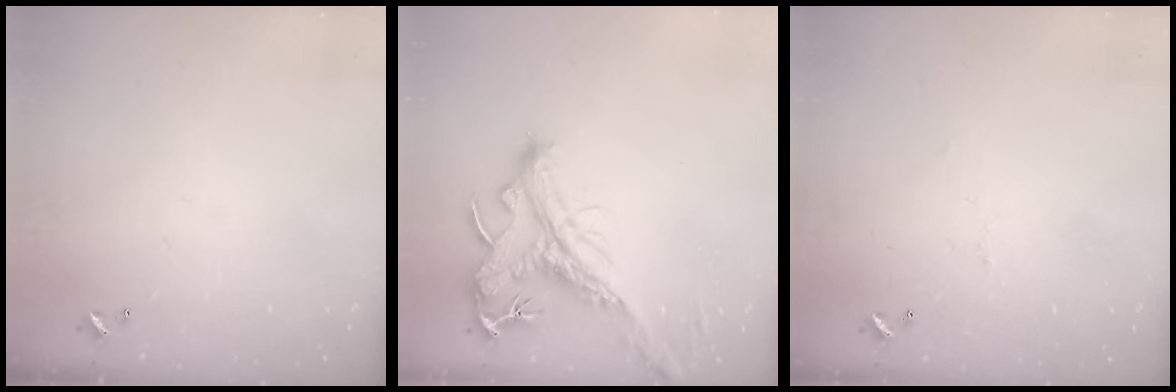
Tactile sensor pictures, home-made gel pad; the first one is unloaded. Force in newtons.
{"total": 2.0, "press": 1.5, "slide": 1.3}
{"total": 1.6, "press": 1.5, "slide": 0.5}